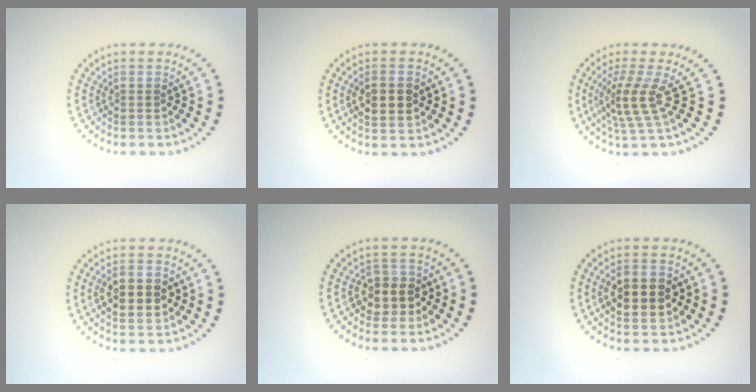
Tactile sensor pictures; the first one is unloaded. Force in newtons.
{"total": 2.8, "press": 2.8, "slide": 0.3}
{"total": 3.5, "press": 2.6, "slide": 2.3}
{"total": 4.8, "press": 4.8, "slide": 0.2}
{"total": 3.1, "press": 2.9, "slide": 1.1}
{"total": 5.1, "press": 5.1, "slide": 0.3}